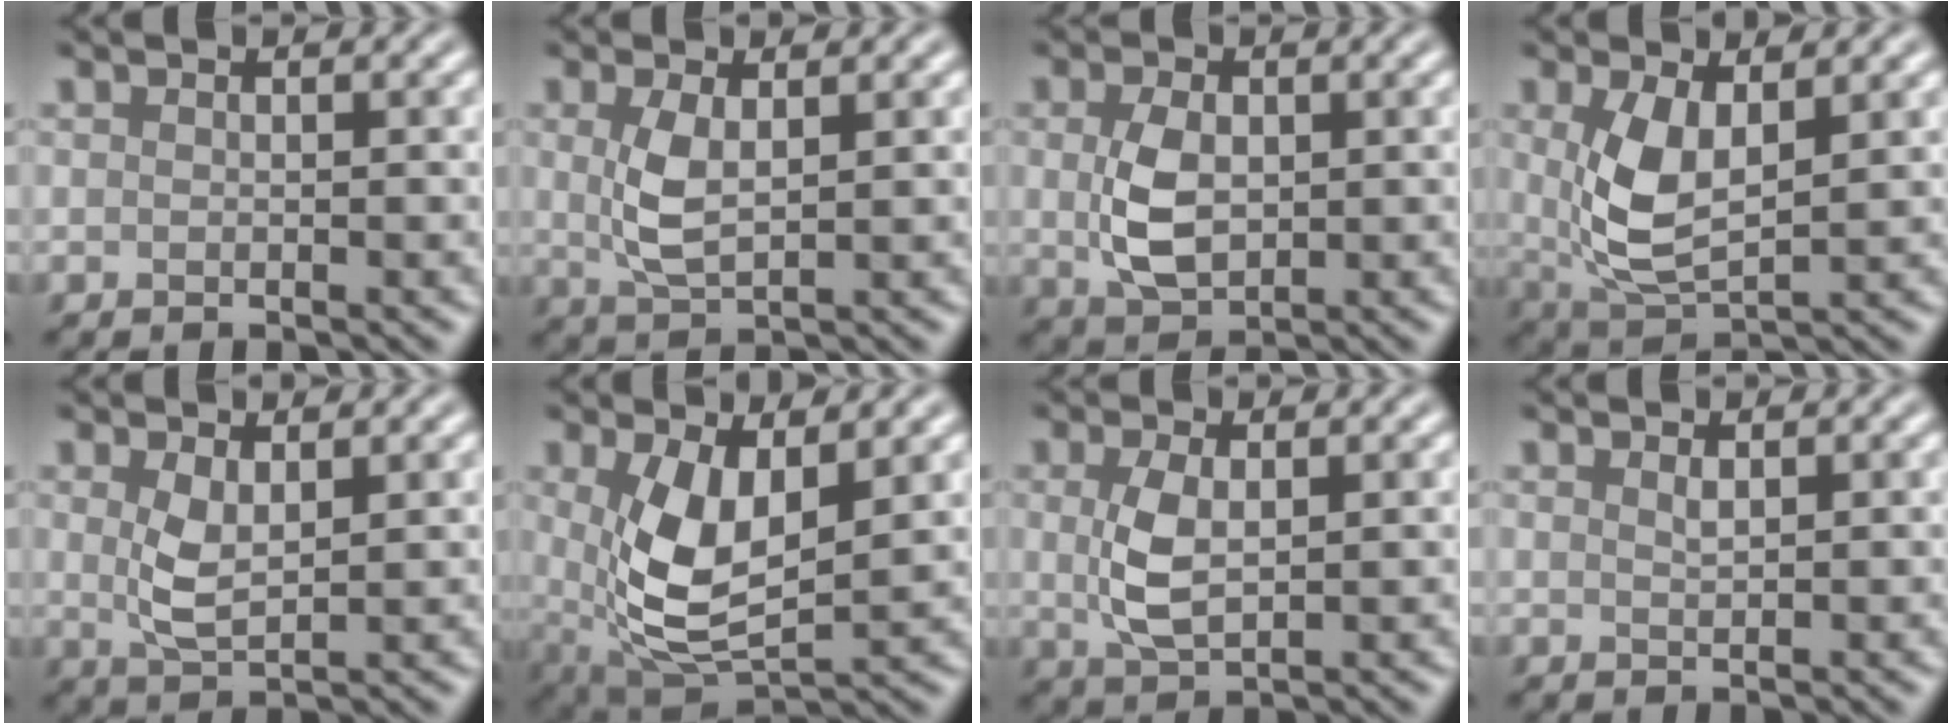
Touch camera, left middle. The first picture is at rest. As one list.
[{"total": 3.3, "force": [0.7, 1.4, 2.8], "torque": [-0.068, -0.003, 0.018]}, {"total": 4.5, "force": [0.2, 3.0, 3.4], "torque": [-0.080, 0.000, 0.009]}, {"total": 5.4, "force": [1.1, 2.6, 4.6], "torque": [-0.108, -0.007, 0.030]}, {"total": 2.8, "force": [0.9, 1.2, 2.4], "torque": [-0.057, -0.004, 0.022]}, {"total": 7.3, "force": [1.3, 3.5, 6.3], "torque": [-0.138, -0.016, 0.028]}, {"total": 3.6, "force": [0.5, 1.8, 3.1], "torque": [-0.074, -0.001, 0.012]}, {"total": 0.7, "force": [0.5, 0.1, 0.4], "torque": [-0.008, -0.002, 0.010]}]